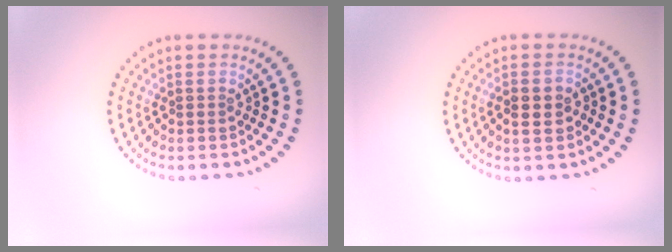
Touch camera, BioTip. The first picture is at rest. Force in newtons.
{"total": 2.4, "press": 2.4, "slide": 0.2}